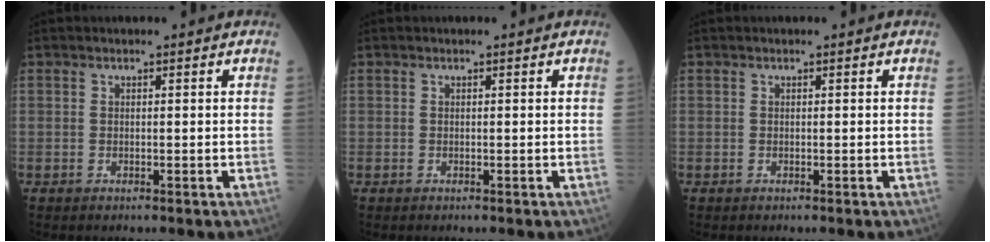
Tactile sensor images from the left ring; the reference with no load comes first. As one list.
[{"total": 0.0}, {"total": 0.0}]